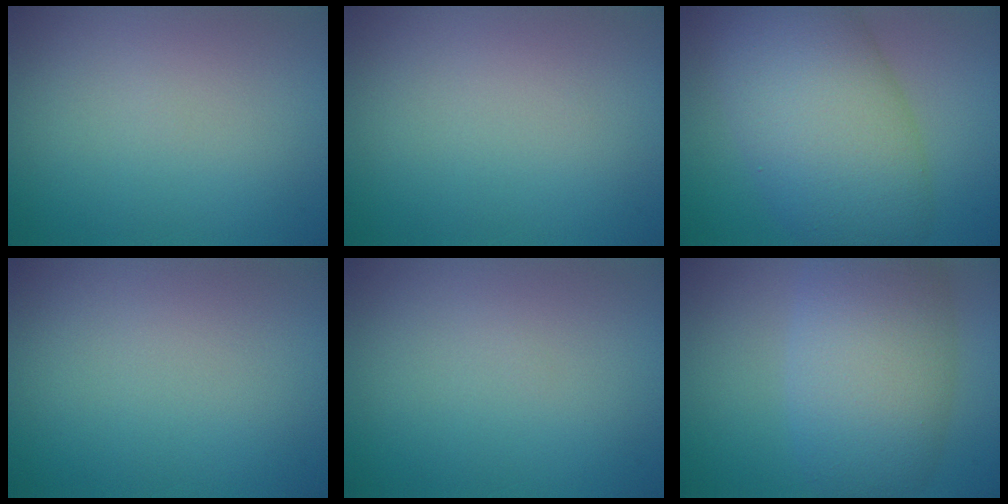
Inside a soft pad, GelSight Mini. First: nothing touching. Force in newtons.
{"total": 0.0}
{"total": 10.5, "press": 10.5, "slide": 0.4}
{"total": 0.0}
{"total": 0.0}
{"total": 8.1, "press": 8.1, "slide": 0.3}